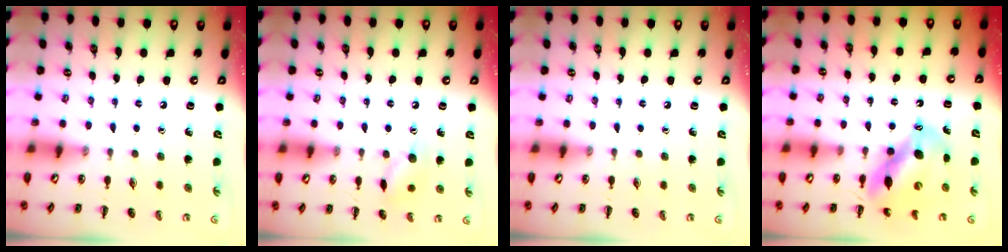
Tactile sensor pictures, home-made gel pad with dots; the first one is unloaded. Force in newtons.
{"total": 7.9, "press": 7.9, "slide": 1.0}
{"total": 0.0}
{"total": 12.8, "press": 12.3, "slide": 3.3}